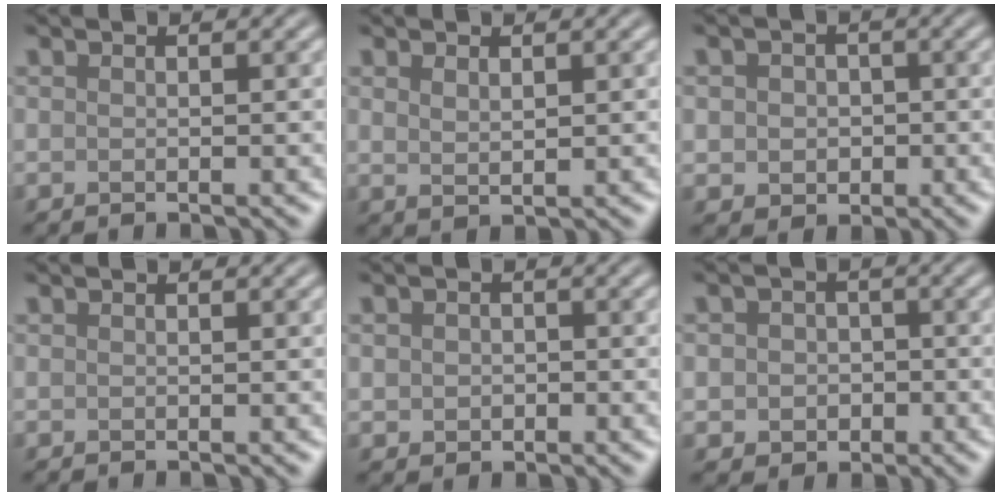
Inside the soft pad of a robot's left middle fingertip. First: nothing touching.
{"total": 1.2, "force": [0.7, 0.5, 0.9], "torque": [-0.020, -0.004, 0.018]}
{"total": 2.9, "force": [-0.1, 2.5, 1.4], "torque": [-0.015, -0.005, -0.007]}
{"total": 0.0}
{"total": 1.5, "force": [-0.2, 1.3, 0.7], "torque": [-0.009, -0.004, -0.004]}
{"total": 3.1, "force": [-0.4, 2.8, 1.3], "torque": [-0.004, -0.005, -0.014]}